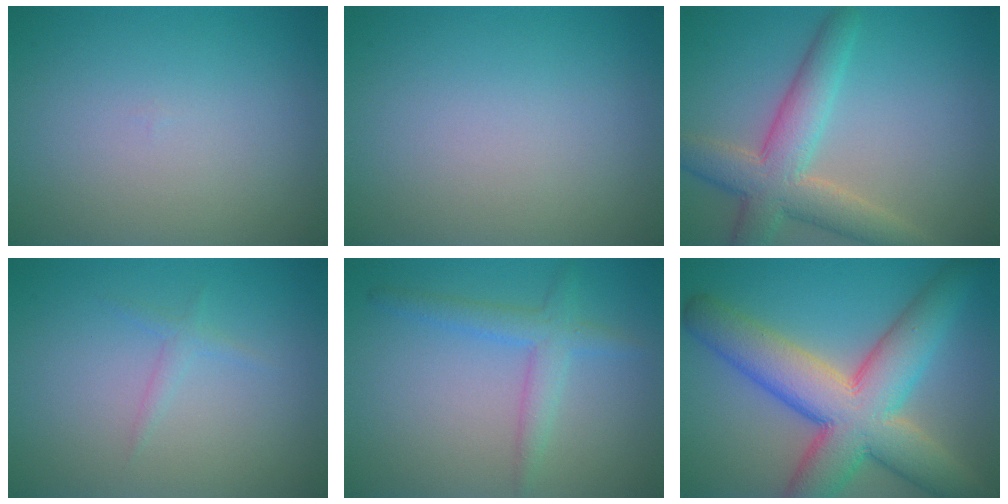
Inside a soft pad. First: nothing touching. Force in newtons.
{"total": 0.0}
{"total": 6.0, "press": 6.0, "slide": 0.4}
{"total": 0.9, "press": 0.9, "slide": 0.1}
{"total": 2.8, "press": 2.8, "slide": 0.2}
{"total": 11.2, "press": 11.2, "slide": 0.5}